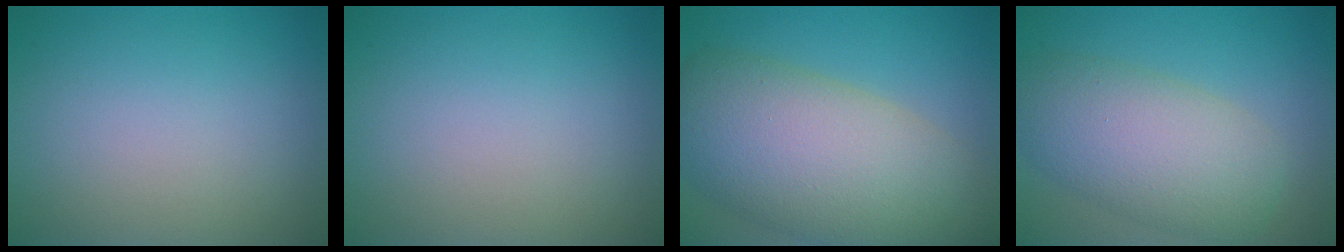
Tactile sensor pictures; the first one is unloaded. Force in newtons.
{"total": 0.0}
{"total": 12.2, "press": 12.2, "slide": 0.8}
{"total": 7.3, "press": 7.3, "slide": 0.4}